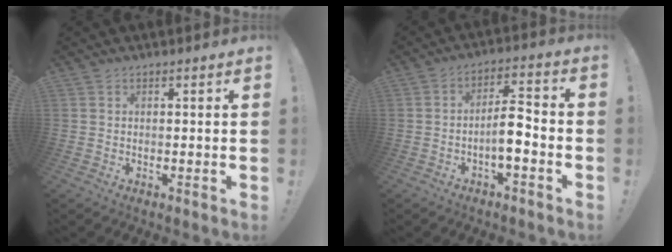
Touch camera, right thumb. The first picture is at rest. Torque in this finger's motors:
{"motor_torque": [3.09, 1.93, 1.69, -1.08, 0.63]}